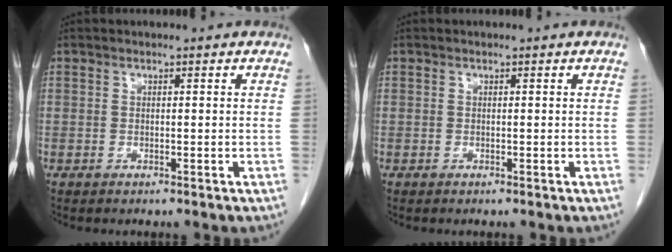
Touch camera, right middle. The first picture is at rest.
{"total": 0.0}